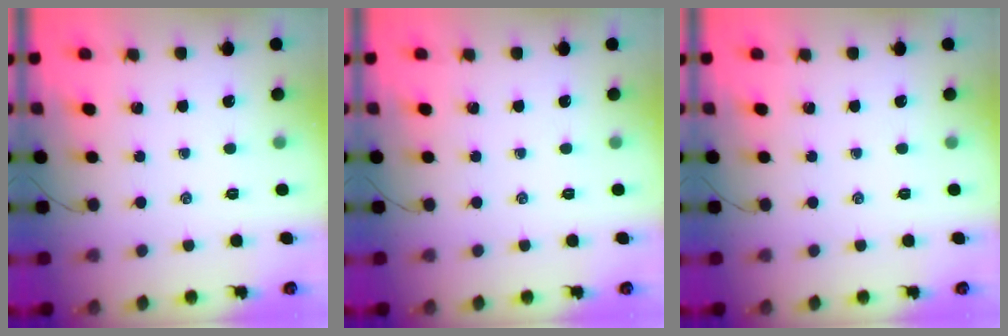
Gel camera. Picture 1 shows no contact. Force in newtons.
{"total": 0.0}
{"total": 0.0}